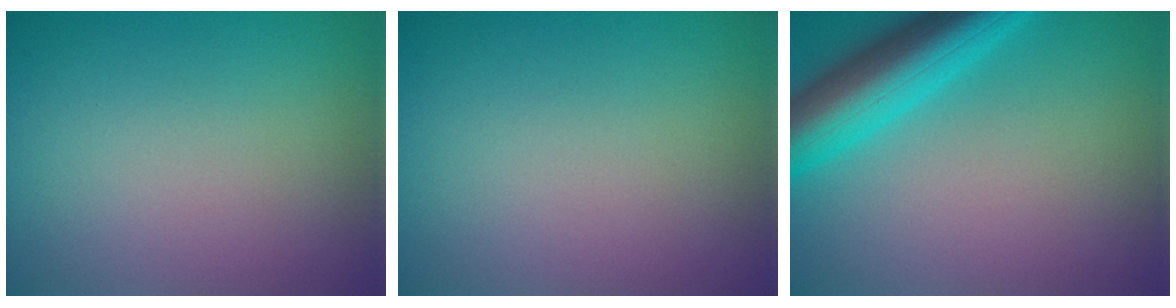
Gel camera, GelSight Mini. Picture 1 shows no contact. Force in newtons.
{"total": 0.0}
{"total": 7.3, "press": 7.3, "slide": 0.3}